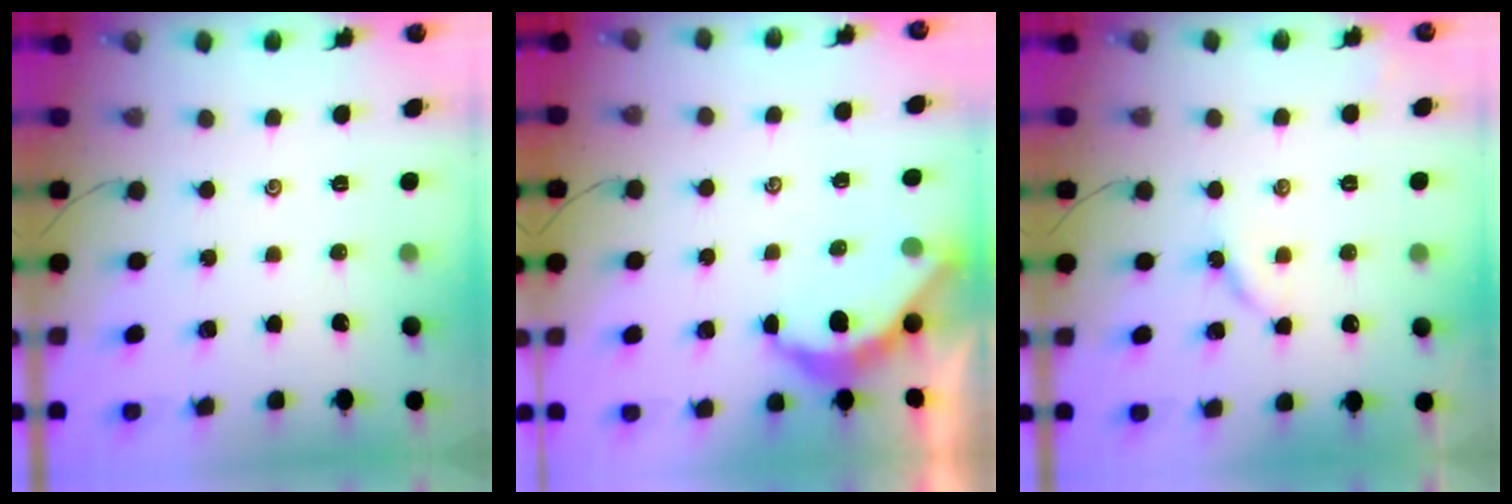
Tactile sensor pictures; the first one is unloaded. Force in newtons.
{"total": 5.9, "press": 5.9, "slide": 0.5}
{"total": 4.5, "press": 4.4, "slide": 0.4}